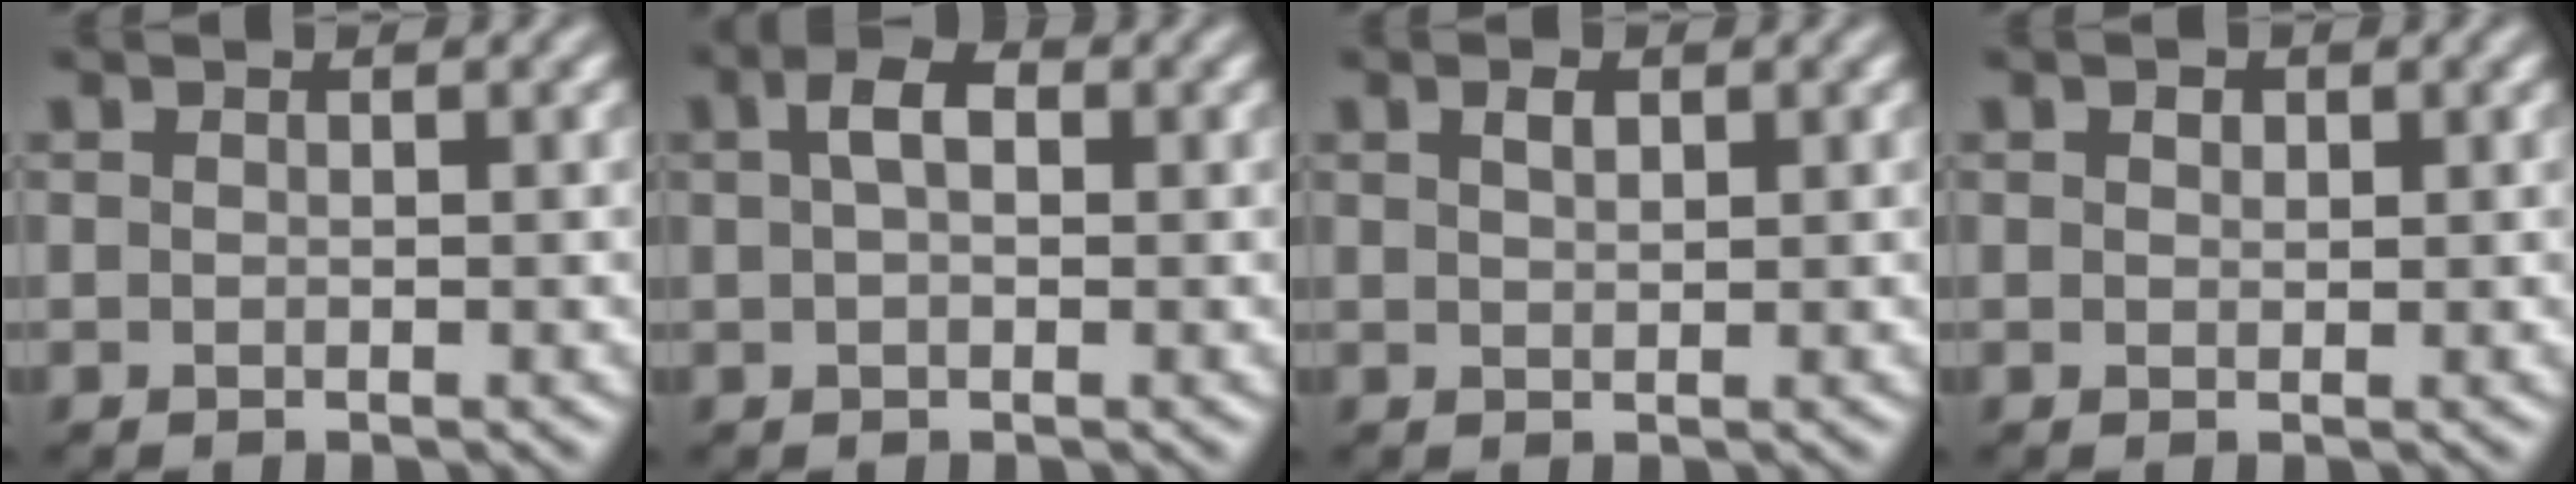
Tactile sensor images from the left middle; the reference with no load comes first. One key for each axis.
{"total": 2.7, "fx": 0.8, "fy": 1.5, "fz": 2.1, "tx": -0.035, "ty": 0.007, "tz": 0.008}
{"total": 1.2, "fx": 0.7, "fy": 0.5, "fz": 0.8, "tx": -0.016, "ty": 0.002, "tz": 0.014}
{"total": 0.8, "fx": 0.4, "fy": 0.5, "fz": 0.4, "tx": -0.006, "ty": -0.001, "tz": 0.006}